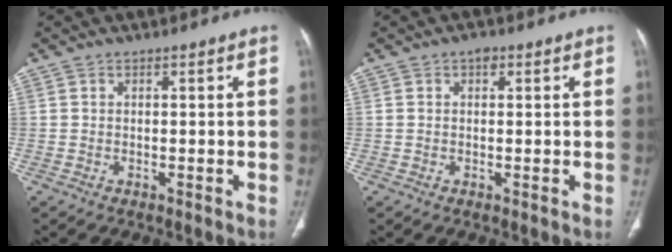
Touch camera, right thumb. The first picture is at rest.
{"total": 1.7, "force": [0.7, 1.1, 1.0], "torque": [-0.014, 0.004, 0.009]}